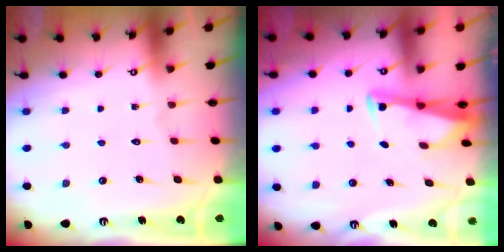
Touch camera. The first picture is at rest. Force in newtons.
{"total": 3.0, "press": 2.9, "slide": 0.3}